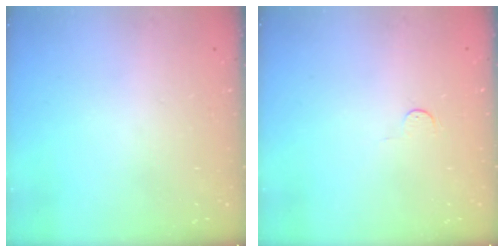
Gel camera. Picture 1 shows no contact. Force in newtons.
{"total": 3.4, "press": 3.4, "slide": 0.3}